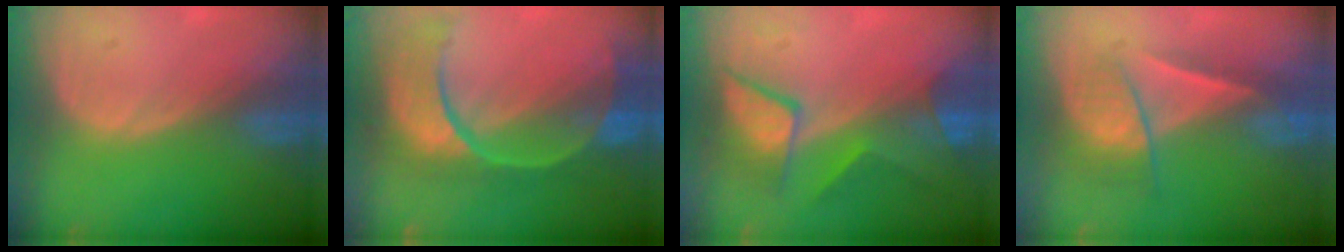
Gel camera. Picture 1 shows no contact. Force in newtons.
{"total": 12.1, "press": 9.8, "slide": 7.2}
{"total": 7.8, "press": 7.6, "slide": 1.5}
{"total": 7.1, "press": 6.0, "slide": 3.7}